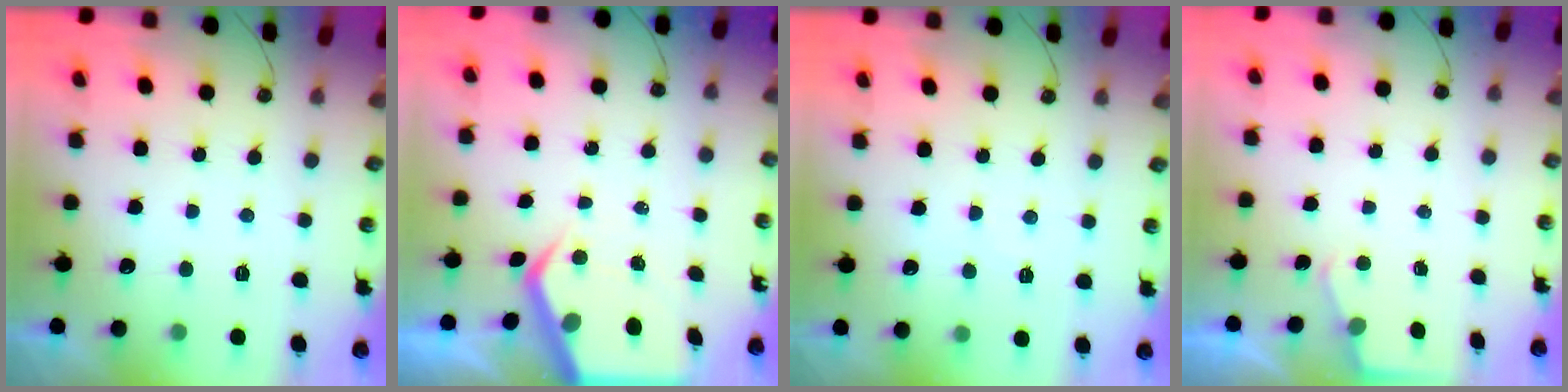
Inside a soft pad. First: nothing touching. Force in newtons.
{"total": 6.2, "press": 6.2, "slide": 0.6}
{"total": 2.4, "press": 2.4, "slide": 0.4}
{"total": 2.3, "press": 2.3, "slide": 0.4}